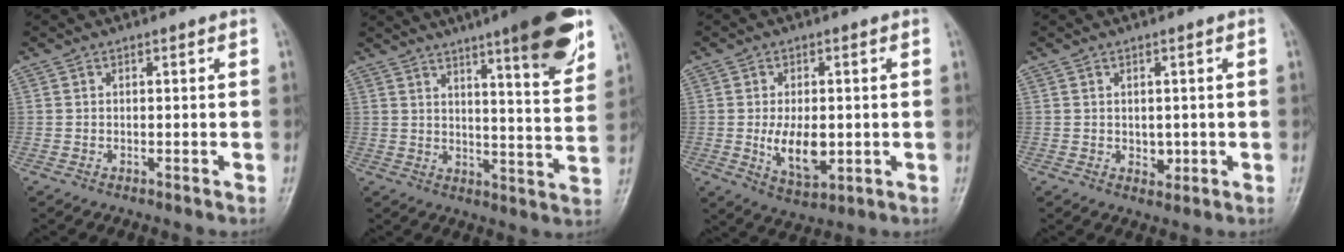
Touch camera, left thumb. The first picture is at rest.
{"total": 16.6, "force": [10.0, 2.5, 13.0], "torque": [-0.159, -0.048, 0.138]}
{"total": 8.6, "force": [-0.8, 4.7, 7.1], "torque": [-0.108, -0.014, -0.003]}
{"total": 2.5, "force": [0.0, 1.9, 1.6], "torque": [-0.014, -0.003, 0.006]}